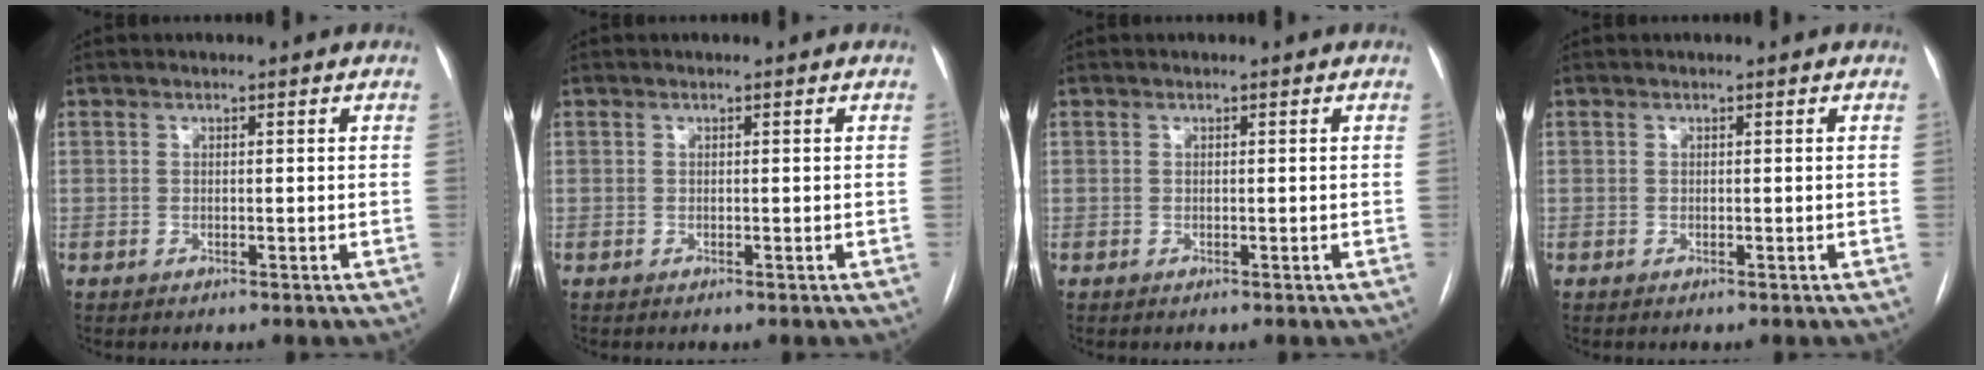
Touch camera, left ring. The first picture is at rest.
{"total": 0.0}
{"total": 0.0}
{"total": 0.0}